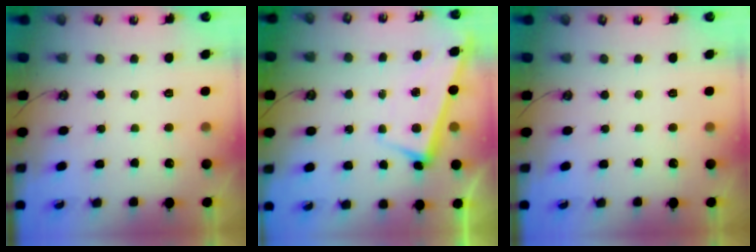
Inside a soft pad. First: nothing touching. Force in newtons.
{"total": 2.9, "press": 2.8, "slide": 0.6}
{"total": 0.0}